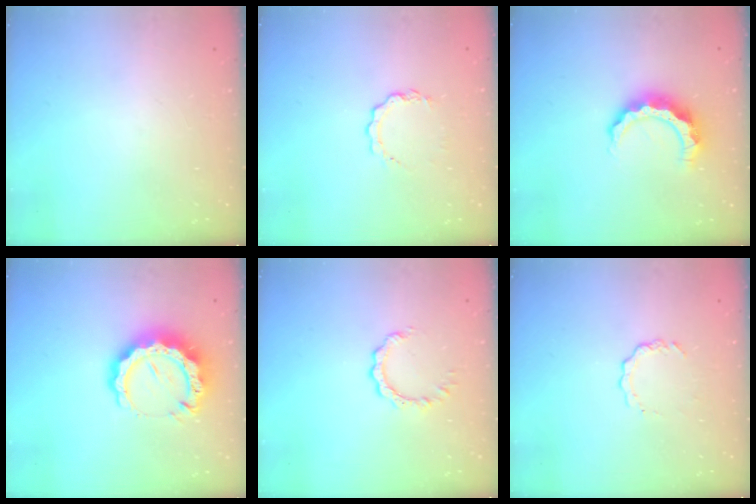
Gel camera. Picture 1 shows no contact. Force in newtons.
{"total": 5.8, "press": 5.8, "slide": 0.5}
{"total": 9.0, "press": 9.0, "slide": 0.2}
{"total": 14.7, "press": 14.6, "slide": 1.2}
{"total": 3.2, "press": 3.2, "slide": 0.1}
{"total": 3.8, "press": 3.8, "slide": 0.4}